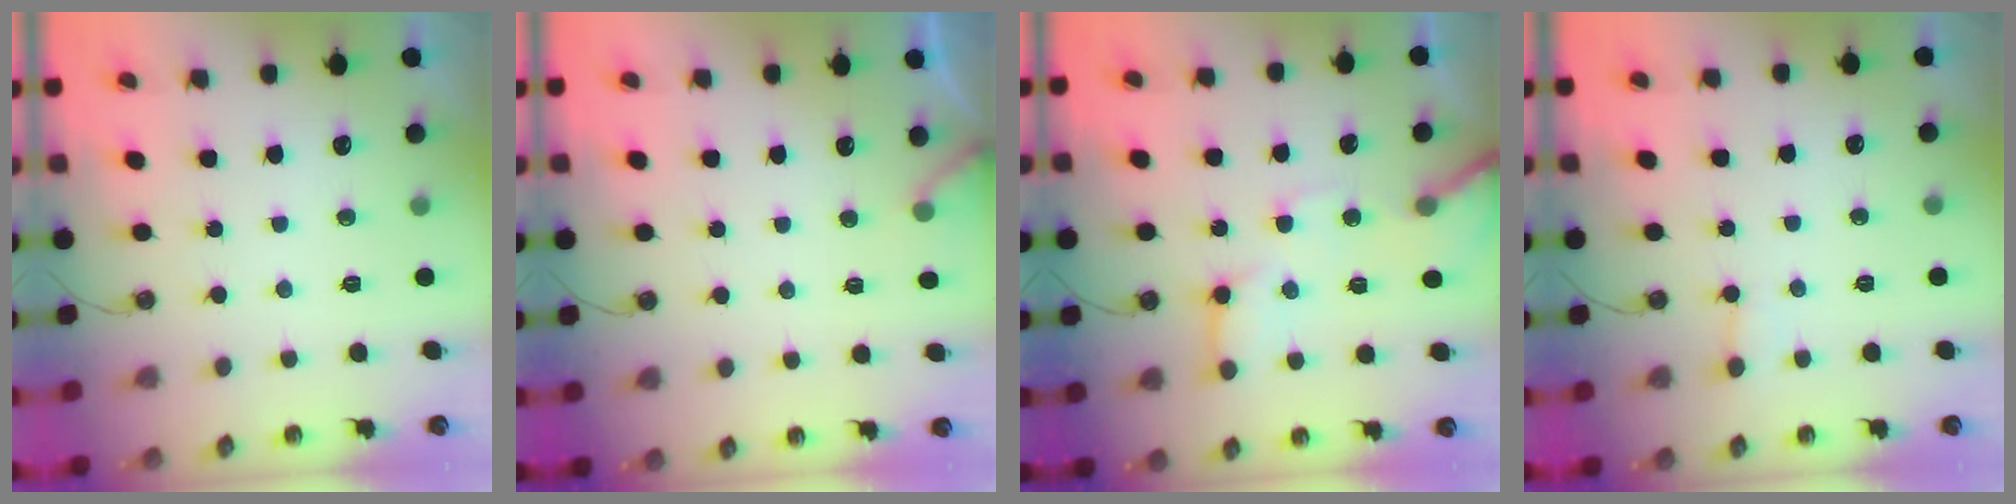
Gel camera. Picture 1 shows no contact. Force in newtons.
{"total": 4.2, "press": 4.1, "slide": 0.2}
{"total": 11.0, "press": 10.9, "slide": 1.7}
{"total": 3.8, "press": 3.8, "slide": 0.3}